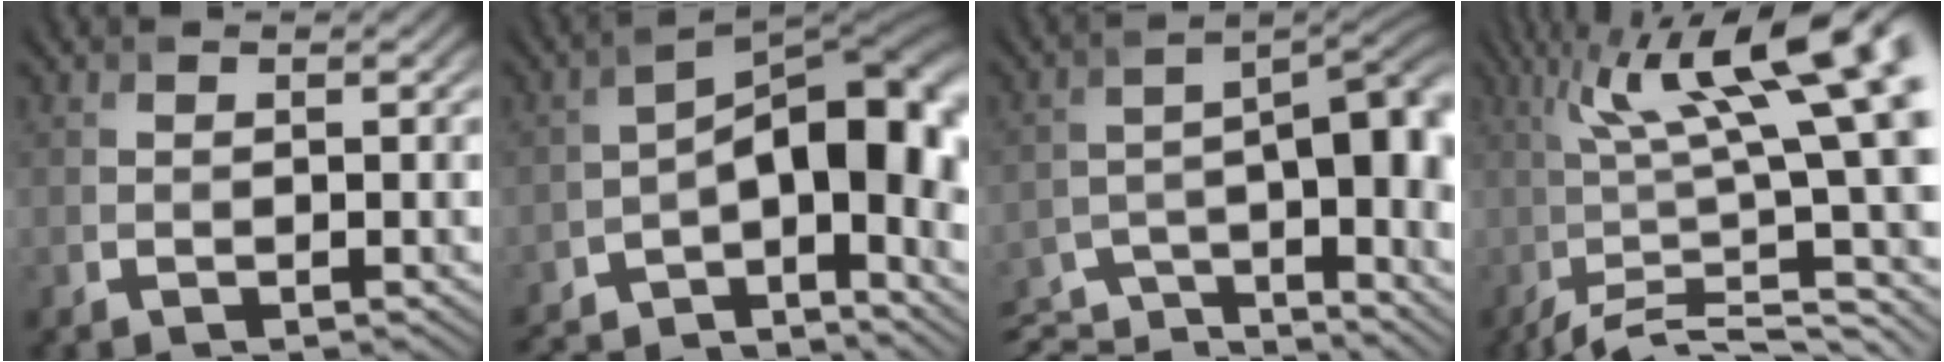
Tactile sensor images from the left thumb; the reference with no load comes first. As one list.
[{"total": 12.3, "force": [-6.2, 4.6, 9.5], "torque": [-0.146, -0.008, -0.105]}, {"total": 12.5, "force": [-8.7, 3.5, 8.3], "torque": [-0.138, -0.014, -0.130]}, {"total": 16.5, "force": [0.8, 3.3, 16.1], "torque": [-0.247, 0.011, 0.022]}]